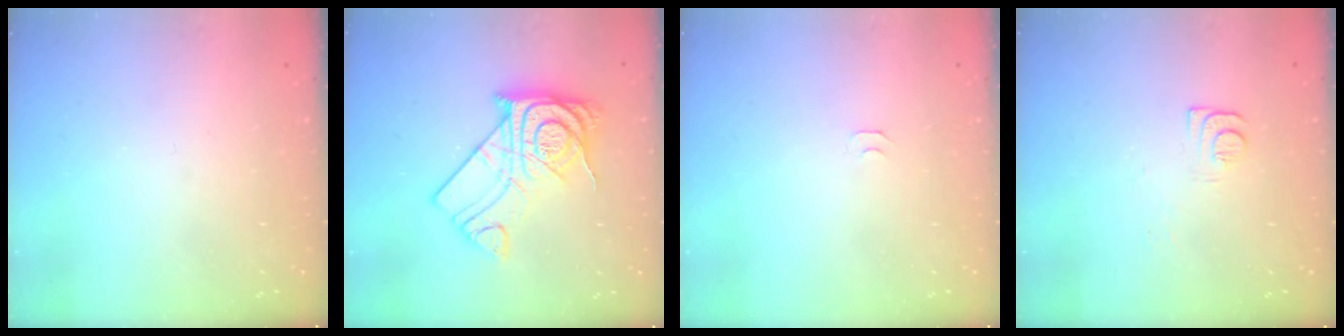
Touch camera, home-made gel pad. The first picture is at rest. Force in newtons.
{"total": 15.9, "press": 15.9, "slide": 1.4}
{"total": 5.1, "press": 5.1, "slide": 0.5}
{"total": 5.9, "press": 5.9, "slide": 0.8}